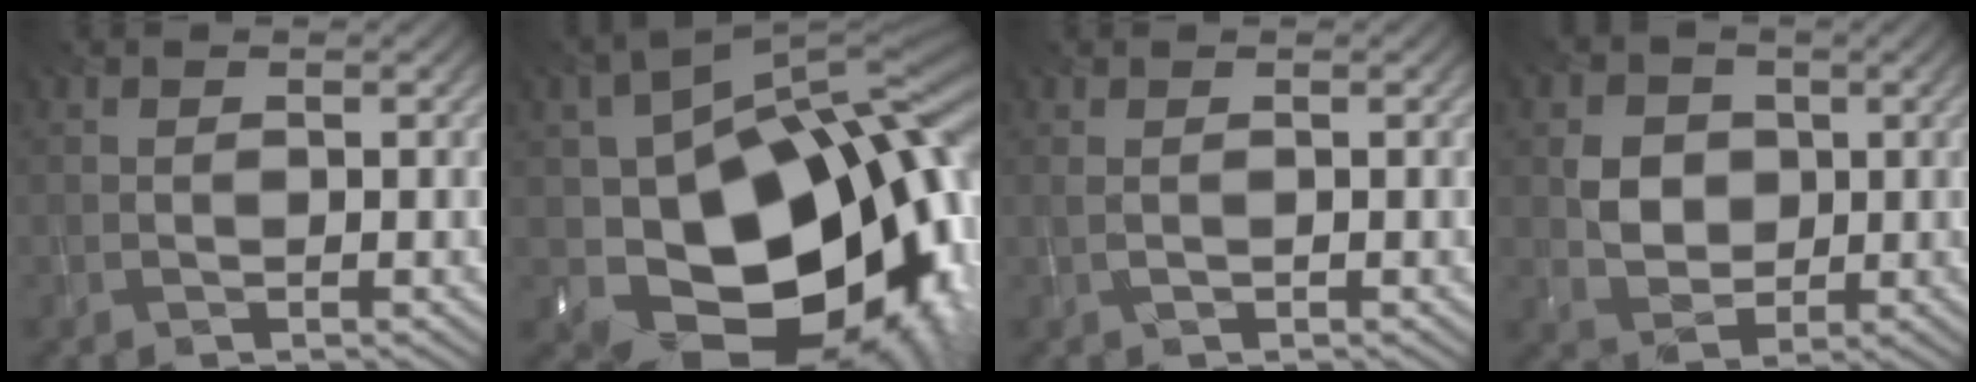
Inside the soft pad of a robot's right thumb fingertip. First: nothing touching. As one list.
[{"total": 19.0, "force": [-3.2, 13.1, 13.4], "torque": [-0.207, -0.043, -0.025]}, {"total": 0.5, "force": [0.3, 0.1, 0.4], "torque": [-0.008, -0.002, 0.008]}, {"total": 4.6, "force": [0.4, 4.1, 2.2], "torque": [-0.058, 0.000, -0.001]}]